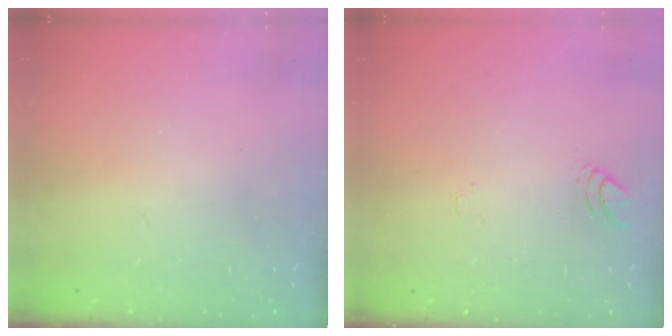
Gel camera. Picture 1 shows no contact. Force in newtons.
{"total": 3.3, "press": 3.3, "slide": 0.3}